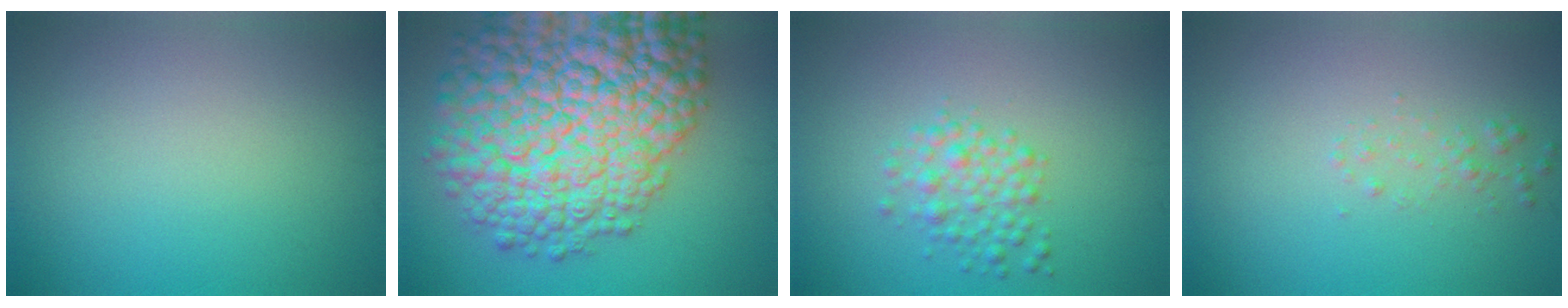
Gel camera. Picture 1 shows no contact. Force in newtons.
{"total": 16.1, "press": 16.1, "slide": 0.7}
{"total": 2.6, "press": 2.6, "slide": 0.1}
{"total": 1.0, "press": 1.0, "slide": 0.1}